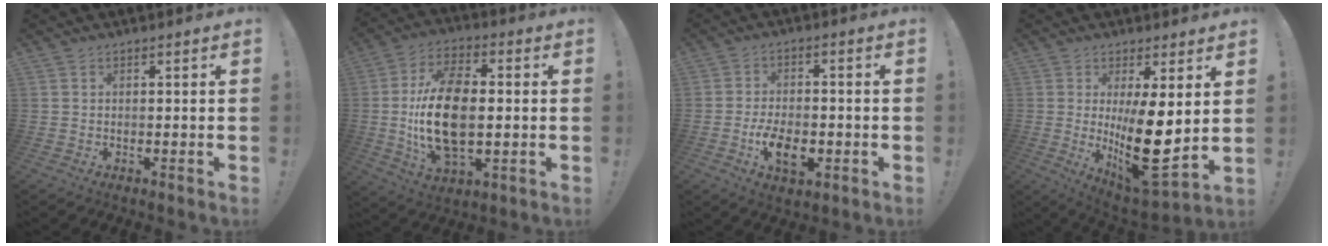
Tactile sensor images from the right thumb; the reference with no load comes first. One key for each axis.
{"total": 19.1, "fx": -0.6, "fy": 10.7, "fz": 15.8, "tx": -0.298, "ty": -0.007, "tz": -0.012}
{"total": 8.8, "fx": -3.2, "fy": 4.8, "fz": 6.7, "tx": -0.101, "ty": 0.000, "tz": -0.054}
{"total": 16.7, "fx": 1.3, "fy": 6.1, "fz": 15.5, "tx": -0.227, "ty": -0.049, "tz": 0.034}